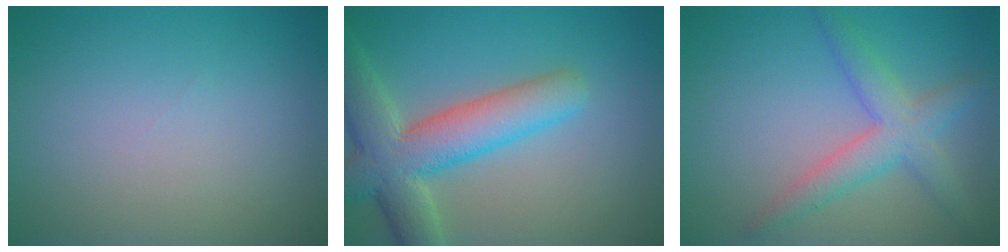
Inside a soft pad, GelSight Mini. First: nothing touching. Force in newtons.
{"total": 7.6, "press": 7.5, "slide": 0.7}
{"total": 3.9, "press": 3.9, "slide": 0.2}